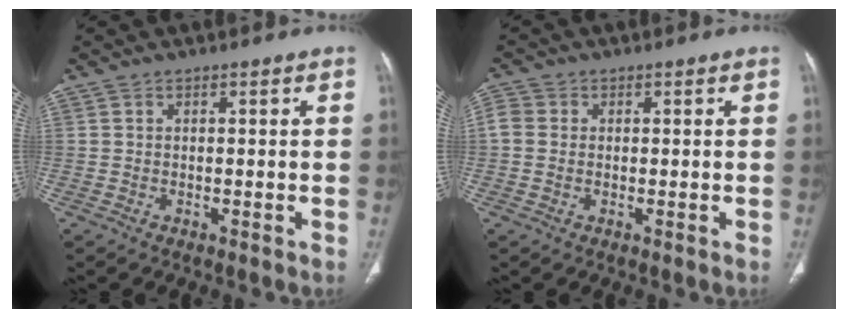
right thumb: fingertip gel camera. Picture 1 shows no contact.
{"total": 3.2, "force": [0.0, 2.8, 1.6], "torque": [-0.032, 0.007, -0.004]}